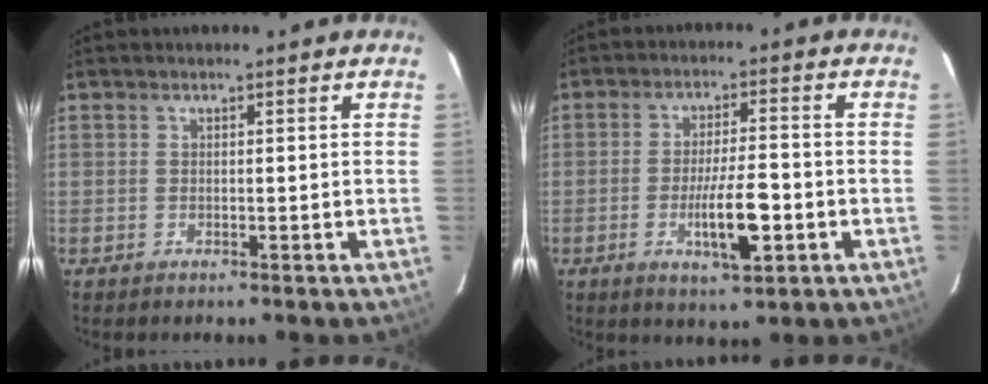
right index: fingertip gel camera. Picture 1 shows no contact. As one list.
[{"total": 8.0, "force": [-2.5, 1.3, 7.5], "torque": [-0.128, -0.006, -0.040]}]